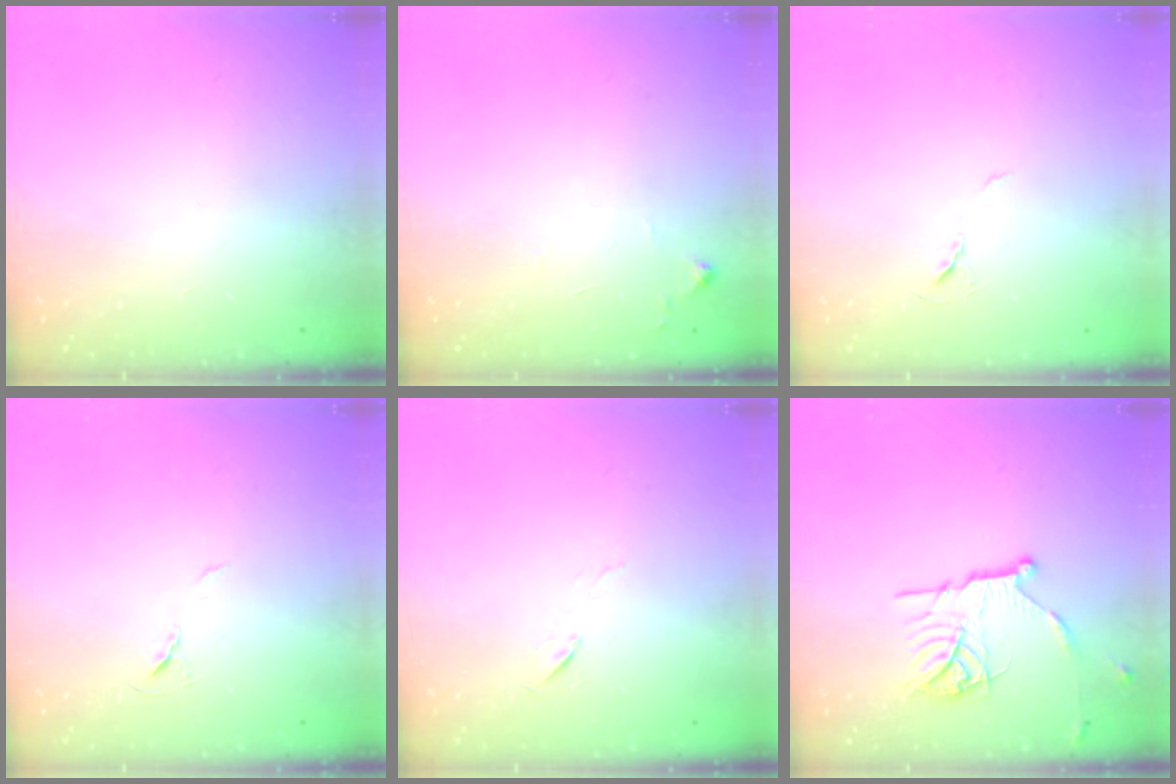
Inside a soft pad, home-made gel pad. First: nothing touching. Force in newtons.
{"total": 6.7, "press": 6.7, "slide": 0.9}
{"total": 5.1, "press": 4.7, "slide": 2.1}
{"total": 5.1, "press": 4.7, "slide": 2.1}
{"total": 5.5, "press": 5.1, "slide": 2.1}
{"total": 14.2, "press": 14.2, "slide": 1.2}